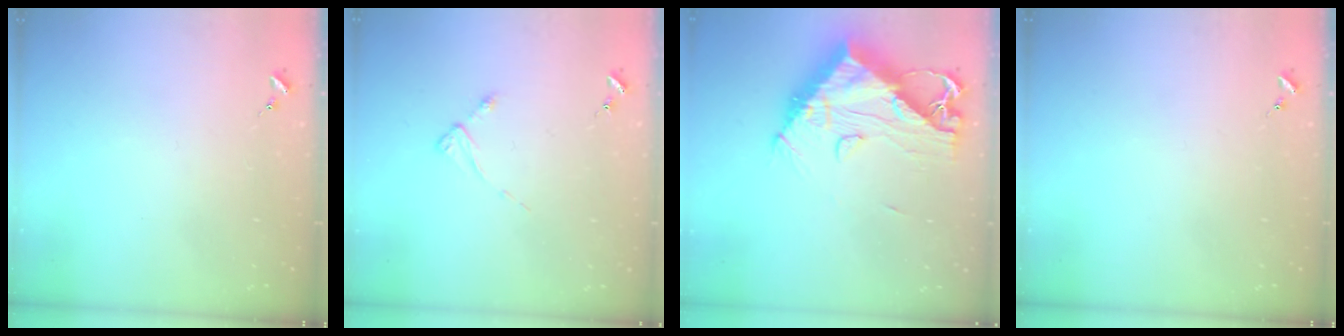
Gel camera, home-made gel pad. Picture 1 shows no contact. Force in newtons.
{"total": 2.5, "press": 2.5, "slide": 0.3}
{"total": 15.8, "press": 15.7, "slide": 1.7}
{"total": 0.0}